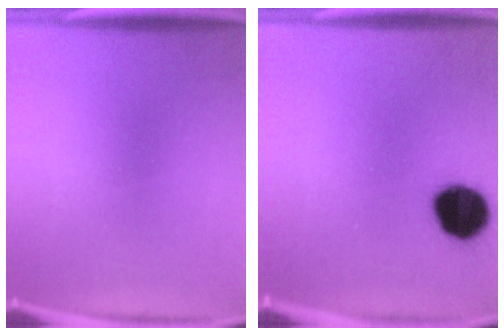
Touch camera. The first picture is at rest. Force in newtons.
{"total": 11.7}